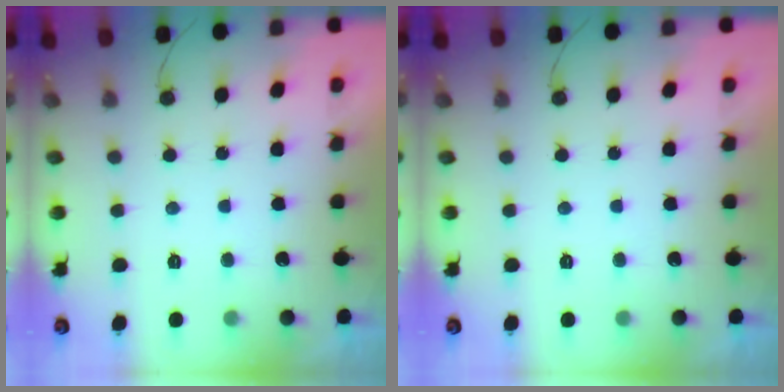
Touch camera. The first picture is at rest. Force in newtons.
{"total": 0.0}